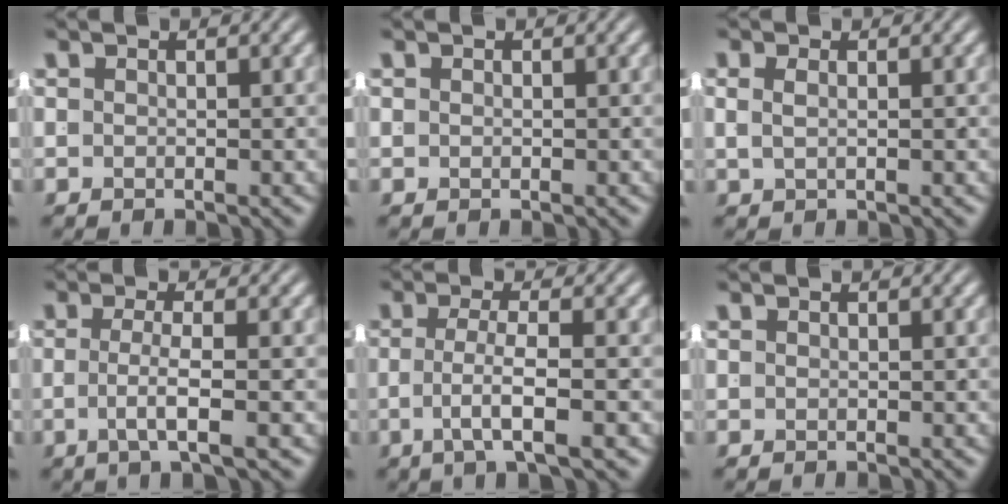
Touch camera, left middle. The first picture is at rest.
{"total": 0.0}
{"total": 1.0, "force": [0.4, -0.3, 0.8], "torque": [-0.011, -0.002, 0.013]}
{"total": 2.9, "force": [-0.9, -0.5, 2.7], "torque": [-0.049, -0.010, -0.011]}
{"total": 3.7, "force": [-1.4, 0.1, 3.5], "torque": [-0.059, -0.010, -0.017]}
{"total": 0.0}